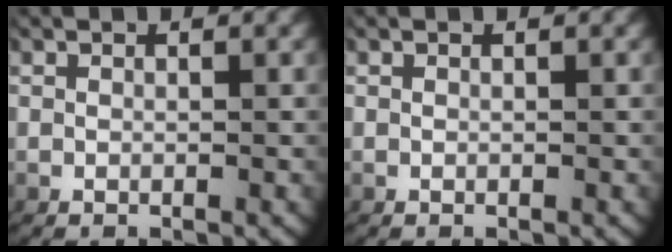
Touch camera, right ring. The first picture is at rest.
{"total": 0.0}